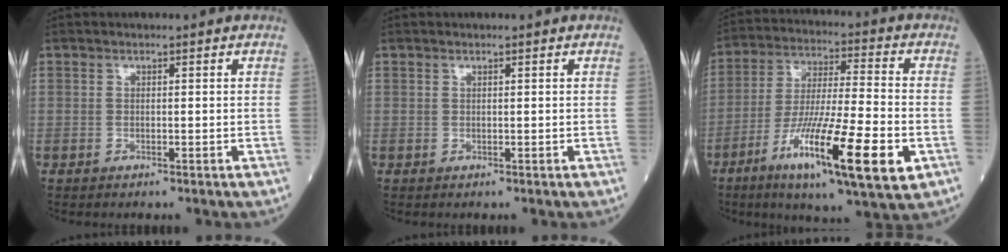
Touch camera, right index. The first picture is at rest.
{"total": 0.0}
{"total": 18.7, "force": [-7.5, 1.7, 17.0], "torque": [-0.289, -0.033, -0.126]}